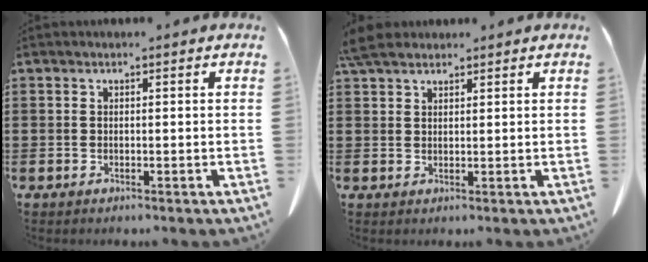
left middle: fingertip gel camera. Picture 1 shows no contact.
{"total": 3.7, "force": [3.1, 1.2, 1.6], "torque": [-0.041, 0.001, 0.060]}